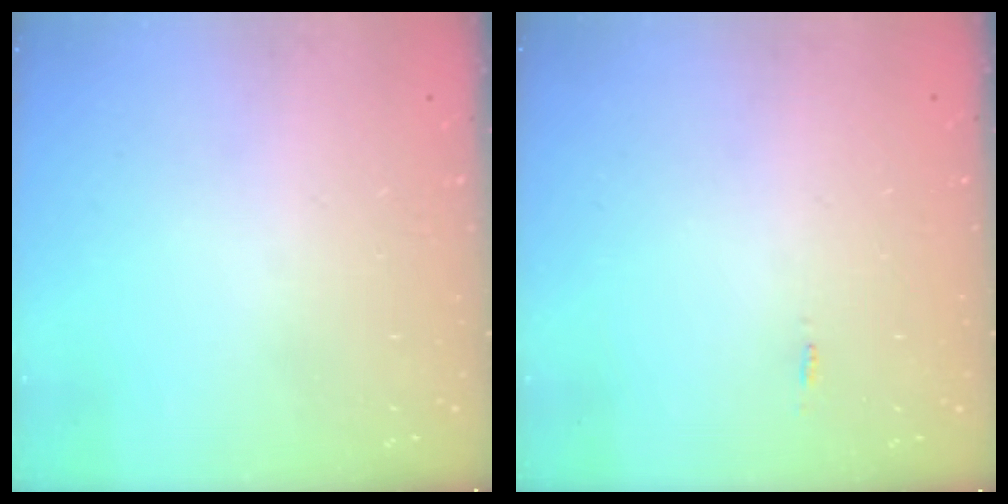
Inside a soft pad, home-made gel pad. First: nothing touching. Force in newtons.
{"total": 8.5, "press": 2.2, "slide": 8.2}